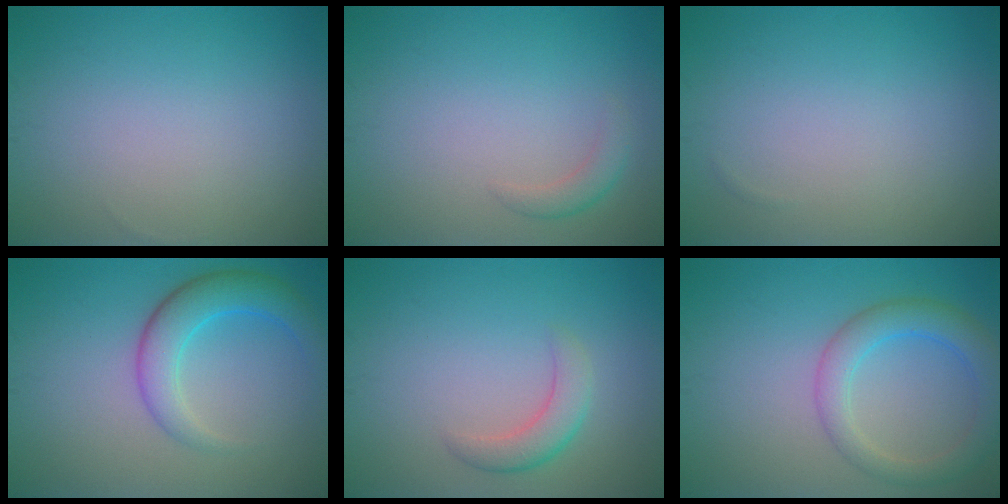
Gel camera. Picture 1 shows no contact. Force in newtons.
{"total": 1.4, "press": 1.4, "slide": 0.1}
{"total": 0.0}
{"total": 4.5, "press": 4.5, "slide": 0.3}
{"total": 2.5, "press": 2.5, "slide": 0.0}
{"total": 4.1, "press": 4.1, "slide": 0.1}